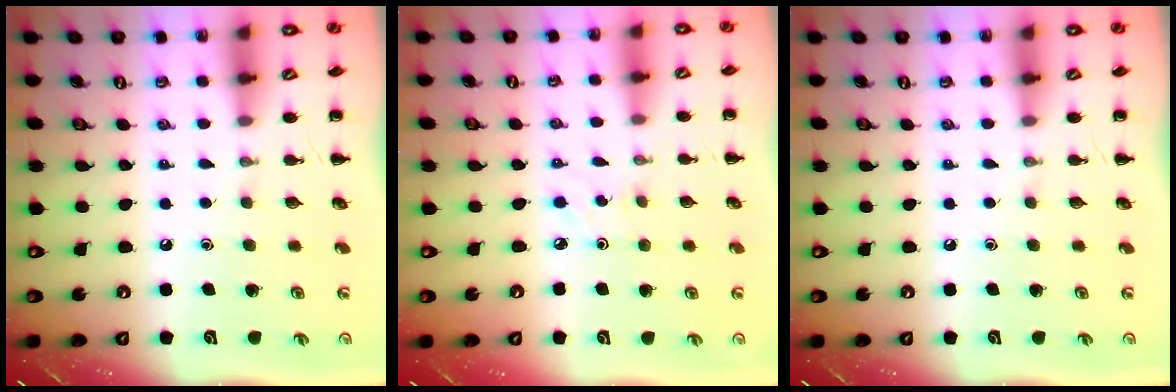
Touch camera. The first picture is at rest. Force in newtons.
{"total": 2.1, "press": 2.0, "slide": 0.8}
{"total": 0.0}